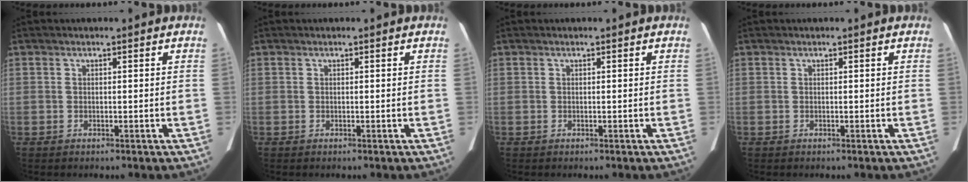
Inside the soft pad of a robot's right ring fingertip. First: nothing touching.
{"total": 0.0}
{"total": 0.0}
{"total": 0.0}